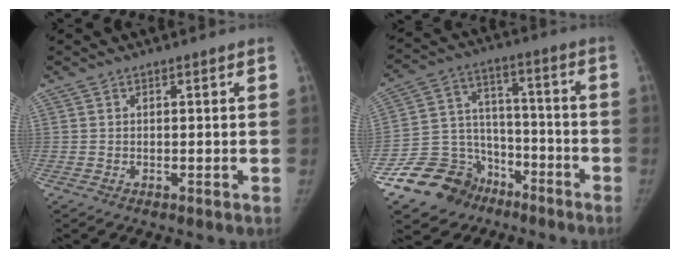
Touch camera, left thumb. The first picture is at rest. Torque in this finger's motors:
{"motor_torque": [-1.33, 1.56, -0.50, 0.45, 0.01]}